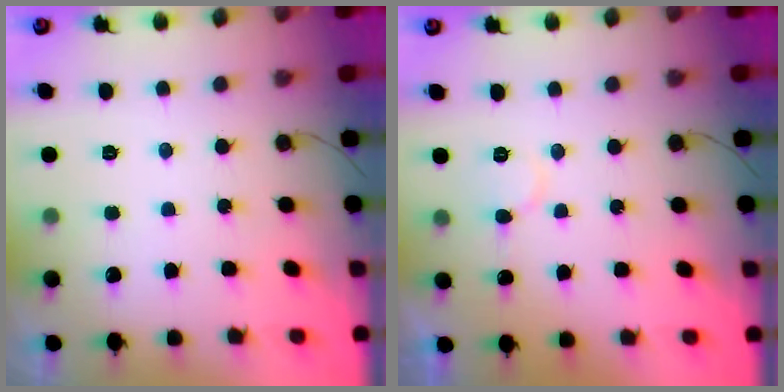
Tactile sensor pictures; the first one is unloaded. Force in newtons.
{"total": 5.3, "press": 5.2, "slide": 0.5}